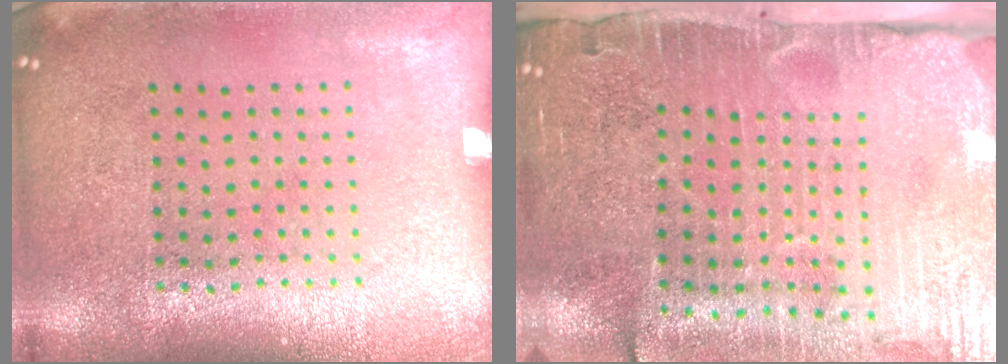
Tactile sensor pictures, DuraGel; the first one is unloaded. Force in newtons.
{"total": 4.7, "press": 3.9, "slide": 2.6}